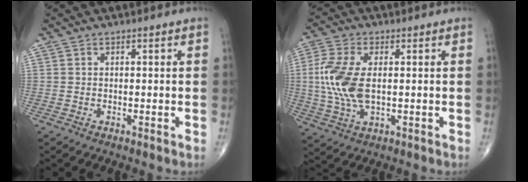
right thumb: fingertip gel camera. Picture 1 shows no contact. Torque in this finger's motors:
{"motor_torque": [0.44, 2.48, 0.88, -0.24, 0.36]}